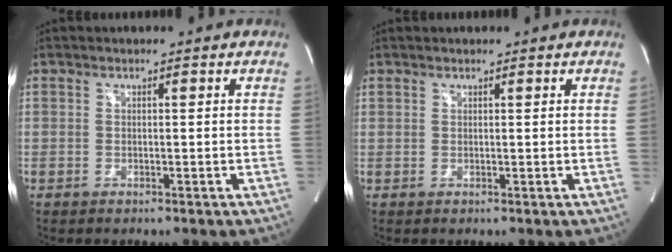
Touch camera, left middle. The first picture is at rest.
{"total": 0.0}